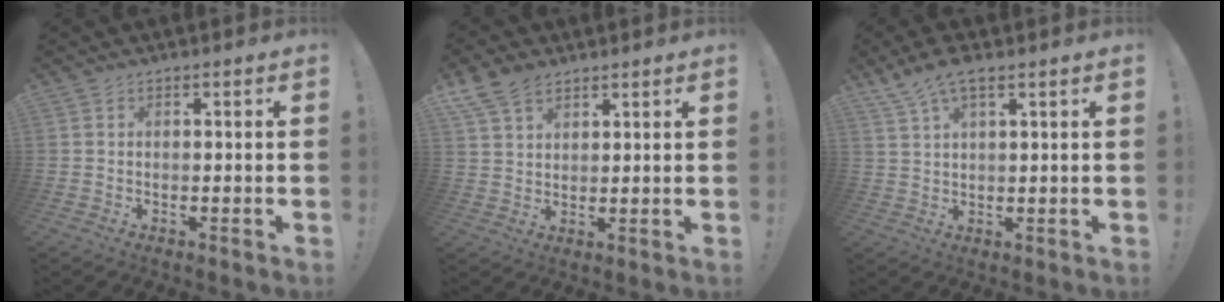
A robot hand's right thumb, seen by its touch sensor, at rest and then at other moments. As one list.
[{"total": 8.1, "force": [5.6, 4.7, 3.5], "torque": [-0.069, -0.018, 0.112]}, {"total": 6.7, "force": [4.5, 1.7, 4.6], "torque": [-0.084, -0.017, 0.083]}]